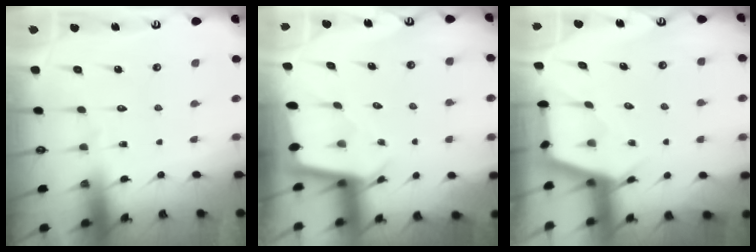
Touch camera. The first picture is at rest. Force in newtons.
{"total": 2.4, "press": 2.4, "slide": 0.1}
{"total": 2.7, "press": 2.7, "slide": 0.4}